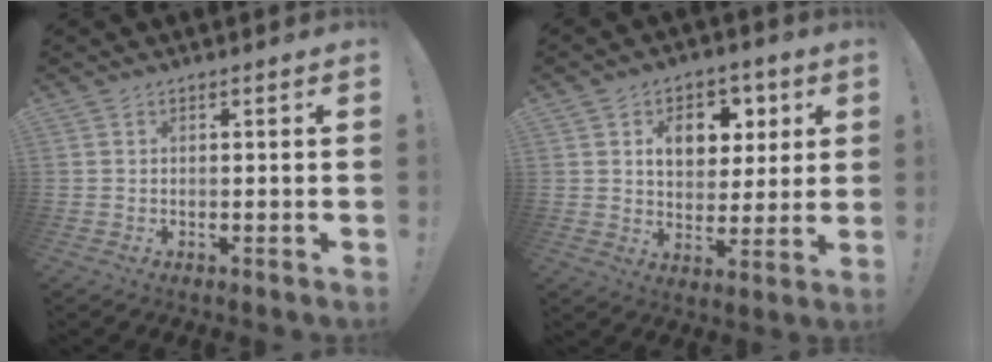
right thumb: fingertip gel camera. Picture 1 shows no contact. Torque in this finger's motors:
{"motor_torque": [0.52, 0.59, 0.06, 0.04, 0.03]}